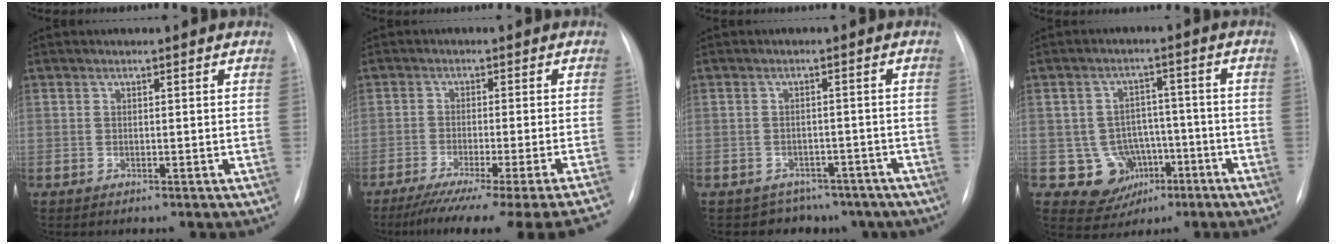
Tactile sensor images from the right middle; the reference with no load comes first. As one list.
[{"total": 20.4, "force": [-17.4, -2.3, 10.3], "torque": [-0.090, -0.059, -0.239]}, {"total": 7.2, "force": [-5.5, 4.6, 0.5], "torque": [0.003, 0.021, -0.056]}, {"total": 7.2, "force": [-2.4, 6.6, 1.3], "torque": [-0.012, 0.019, -0.026]}]